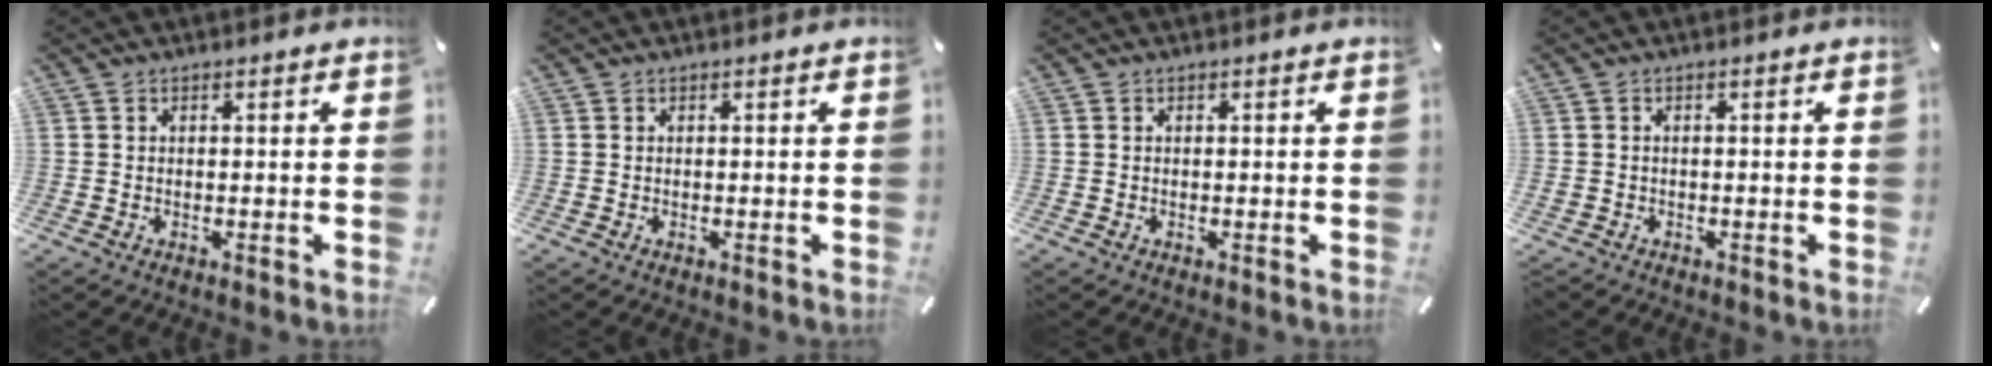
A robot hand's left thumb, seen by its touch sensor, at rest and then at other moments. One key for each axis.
{"total": 0.0}
{"total": 0.0}
{"total": 1.0, "fx": -0.6, "fy": 0.7, "fz": 0.3, "tx": -0.007, "ty": 0.002, "tz": -0.014}